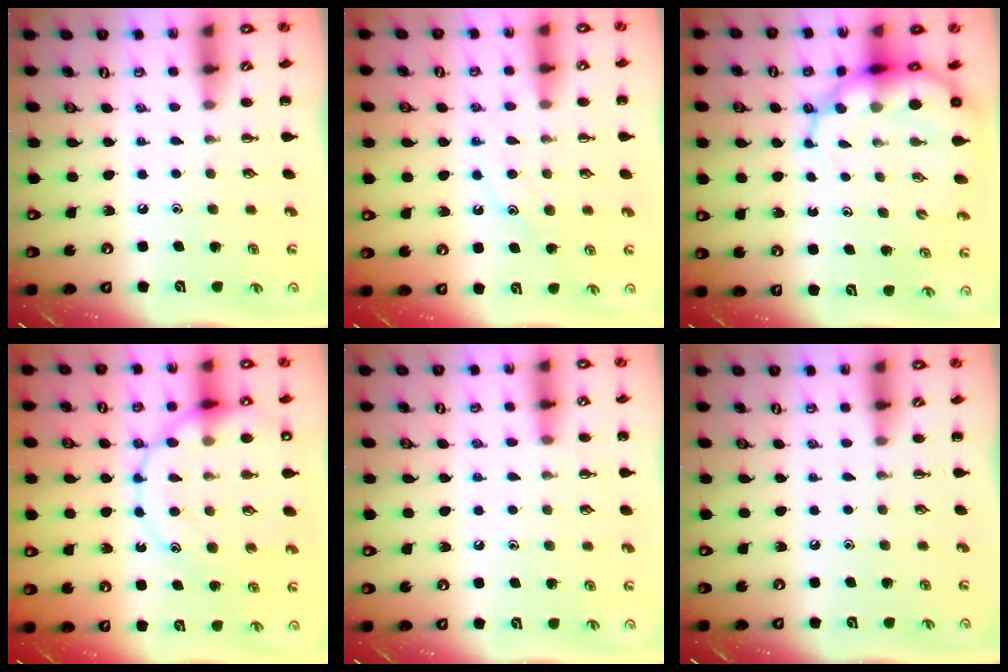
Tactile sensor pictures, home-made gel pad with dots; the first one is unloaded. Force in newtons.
{"total": 11.8, "press": 11.8, "slide": 1.0}
{"total": 10.5, "press": 10.1, "slide": 2.8}
{"total": 18.5, "press": 18.3, "slide": 2.5}
{"total": 7.5, "press": 7.1, "slide": 2.3}
{"total": 0.0}